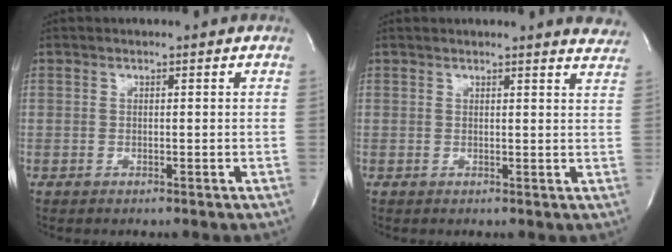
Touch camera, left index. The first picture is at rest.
{"total": 5.9, "force": [5.8, 0.3, 0.9], "torque": [-0.003, -0.026, 0.036]}